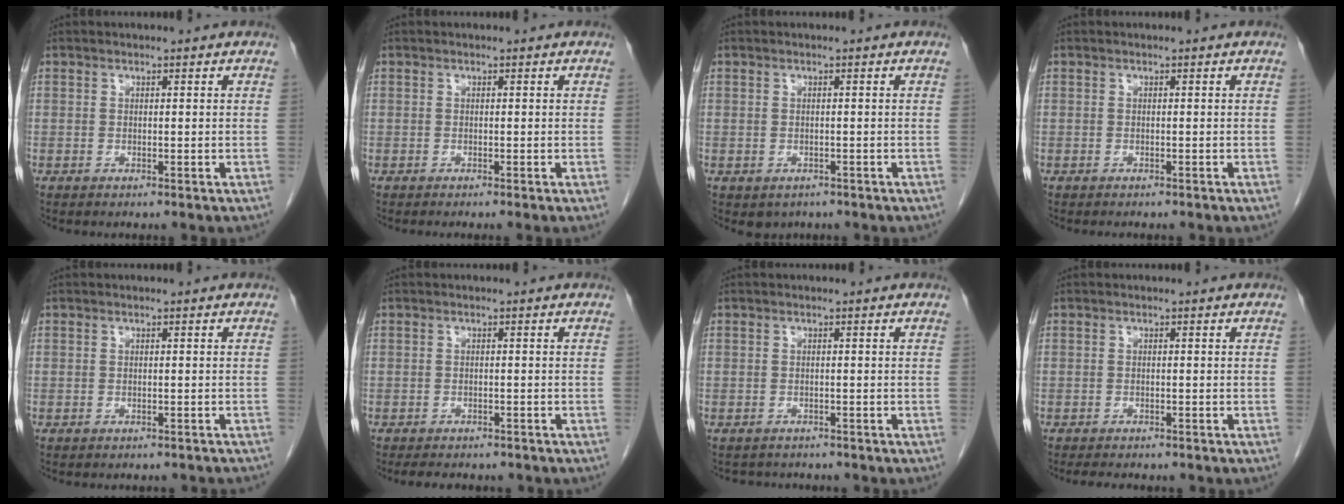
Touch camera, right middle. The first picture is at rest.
{"total": 1.0, "force": [-0.8, -0.3, 0.5], "torque": [-0.002, 0.006, -0.014]}
{"total": 2.1, "force": [-1.3, 1.5, 0.6], "torque": [-0.009, 0.001, -0.009]}
{"total": 2.0, "force": [-1.8, 0.5, 0.9], "torque": [-0.017, -0.004, -0.017]}
{"total": 5.5, "force": [-5.0, 1.5, 1.5], "torque": [-0.021, -0.007, -0.051]}
{"total": 7.5, "force": [-6.5, 2.4, 2.9], "torque": [-0.038, 0.000, -0.077]}
{"total": 3.7, "force": [-3.4, 1.4, 0.5], "torque": [-0.007, -0.001, -0.043]}
{"total": 5.6, "force": [-4.8, 1.5, 2.4], "torque": [-0.033, -0.006, -0.061]}